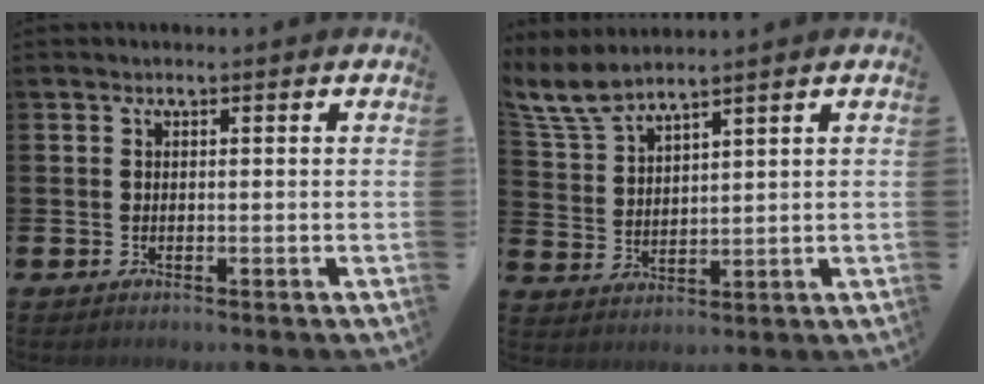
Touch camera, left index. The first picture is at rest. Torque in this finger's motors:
{"motor_torque": [1.22, -0.92, 0.62, 0.18]}